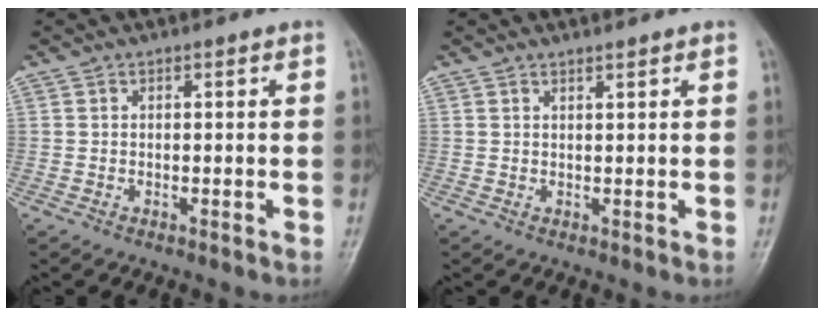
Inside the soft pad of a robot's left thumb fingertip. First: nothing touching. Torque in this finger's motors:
{"motor_torque": [-0.13, -0.30, 0.02, 0.04, -0.01]}